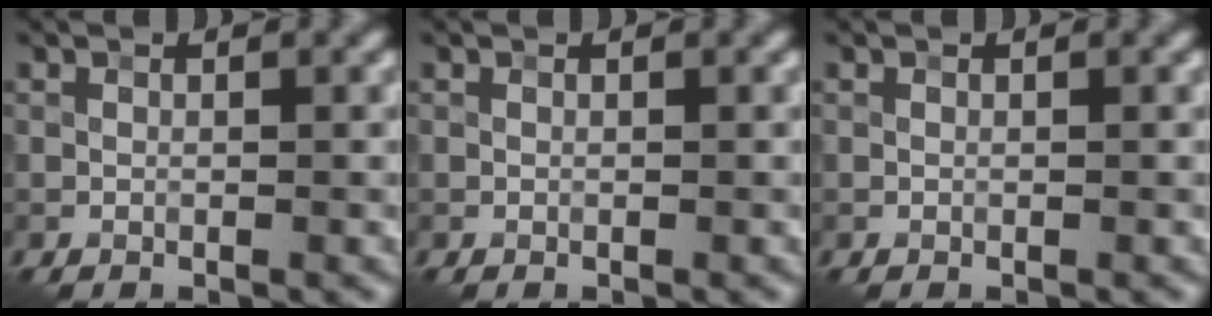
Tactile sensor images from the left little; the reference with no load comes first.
{"total": 0.0}
{"total": 0.0}